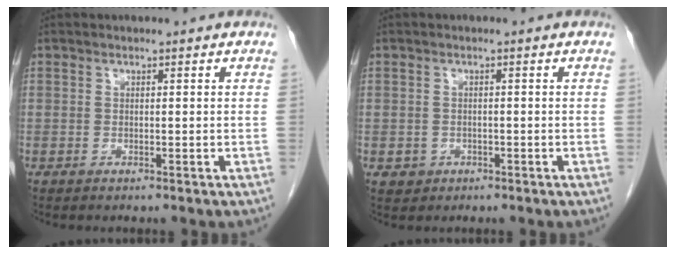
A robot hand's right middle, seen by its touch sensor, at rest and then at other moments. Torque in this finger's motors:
{"motor_torque": [0.46, -0.30, 0.12, 0.02]}